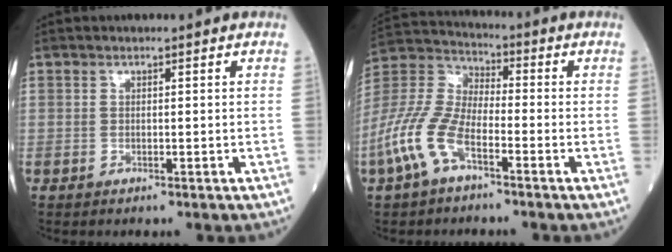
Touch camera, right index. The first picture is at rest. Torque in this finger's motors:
{"motor_torque": [1.47, -0.67, 0.78, 0.20]}